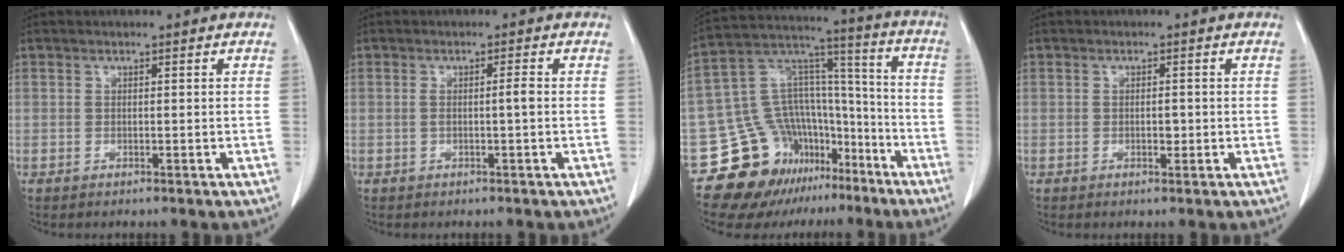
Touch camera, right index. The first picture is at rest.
{"total": 1.7, "force": [-0.2, -0.2, 1.7], "torque": [-0.030, 0.001, -0.002]}
{"total": 18.9, "force": [-12.1, 12.5, 7.6], "torque": [-0.122, 0.092, -0.190]}
{"total": 1.3, "force": [-0.3, 0.6, 1.1], "torque": [-0.019, 0.001, -0.004]}